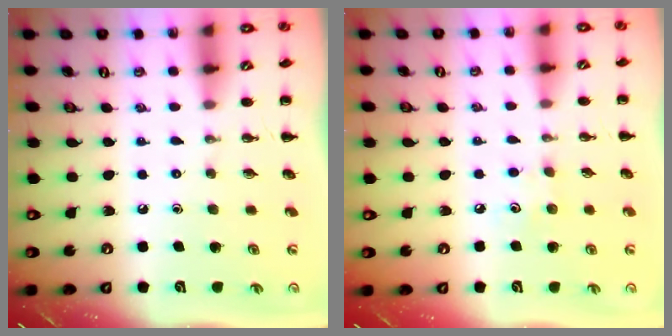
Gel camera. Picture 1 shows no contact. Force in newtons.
{"total": 4.3, "press": 4.2, "slide": 1.1}